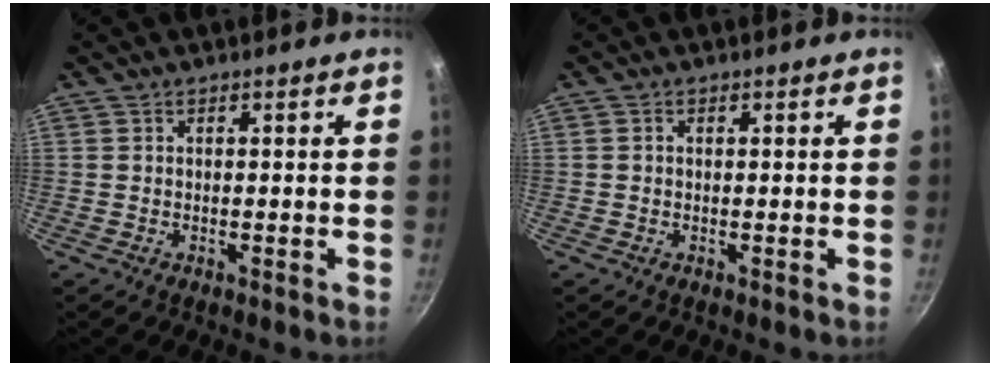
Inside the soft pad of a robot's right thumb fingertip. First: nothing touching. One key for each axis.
{"total": 0.6, "fx": 0.0, "fy": 0.5, "fz": 0.4, "tx": -0.006, "ty": 0.003, "tz": -0.001}